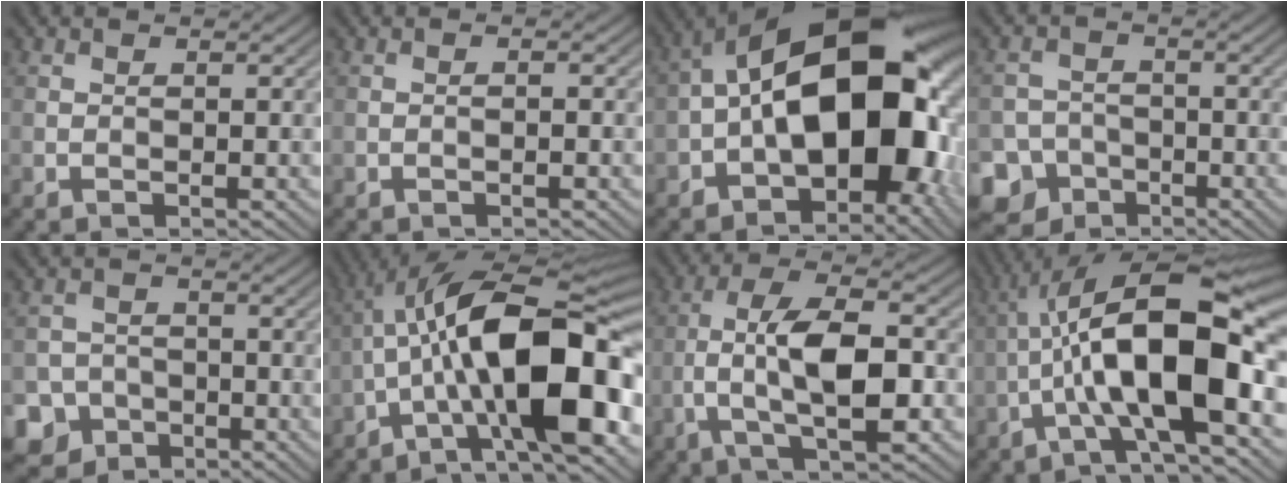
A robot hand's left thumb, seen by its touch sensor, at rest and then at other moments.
{"total": 0.7, "force": [-0.4, 0.0, 0.6], "torque": [-0.007, 0.004, -0.008]}
{"total": 18.7, "force": [-1.0, 10.4, 15.5], "torque": [-0.223, 0.031, -0.040]}
{"total": 6.9, "force": [-4.2, 5.3, 1.1], "torque": [-0.014, -0.016, -0.091]}
{"total": 5.5, "force": [-3.4, 4.2, 0.8], "torque": [-0.002, -0.005, -0.072]}
{"total": 17.5, "force": [-3.1, 6.0, 16.1], "torque": [-0.239, 0.027, -0.062]}
{"total": 10.4, "force": [-2.0, 3.7, 9.5], "torque": [-0.170, 0.011, -0.041]}
{"total": 15.7, "force": [-2.7, 4.9, 14.7], "torque": [-0.235, 0.032, -0.051]}